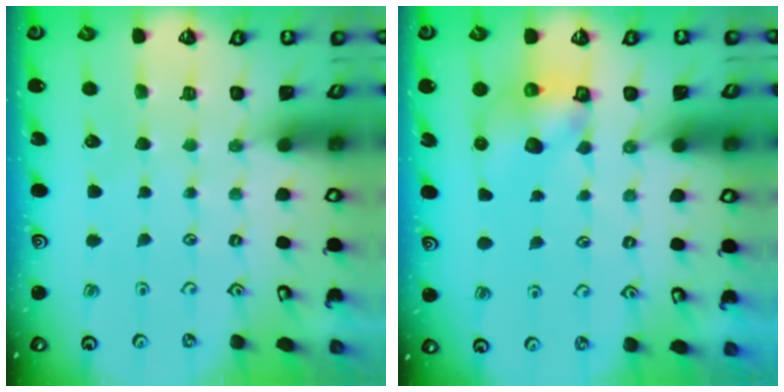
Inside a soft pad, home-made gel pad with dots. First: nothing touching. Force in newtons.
{"total": 8.7, "press": 8.7, "slide": 0.2}